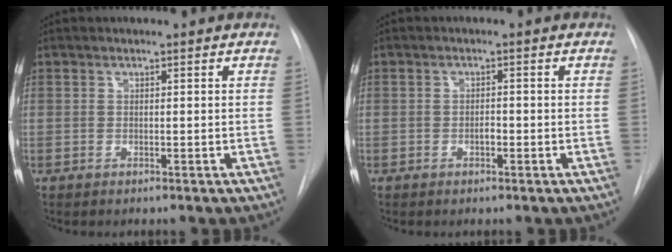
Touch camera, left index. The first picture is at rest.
{"total": 1.2, "force": [-0.5, 0.6, 0.9], "torque": [-0.015, 0.002, -0.009]}